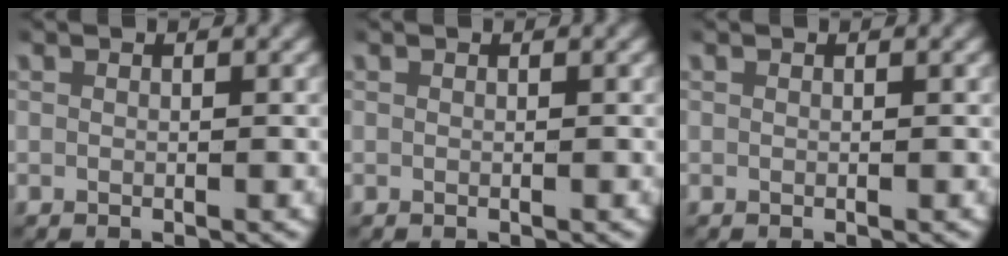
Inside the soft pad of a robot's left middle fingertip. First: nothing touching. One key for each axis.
{"total": 0.0}
{"total": 0.0}